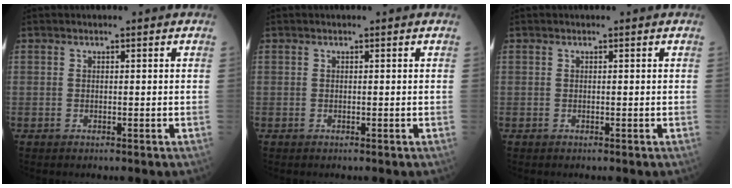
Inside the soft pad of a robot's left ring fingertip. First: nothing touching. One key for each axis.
{"total": 0.0}
{"total": 0.0}